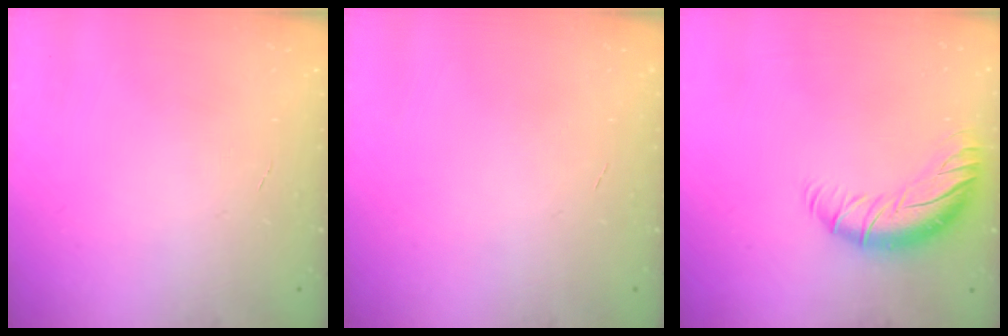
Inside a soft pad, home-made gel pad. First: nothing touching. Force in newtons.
{"total": 0.0}
{"total": 11.5, "press": 11.4, "slide": 1.7}